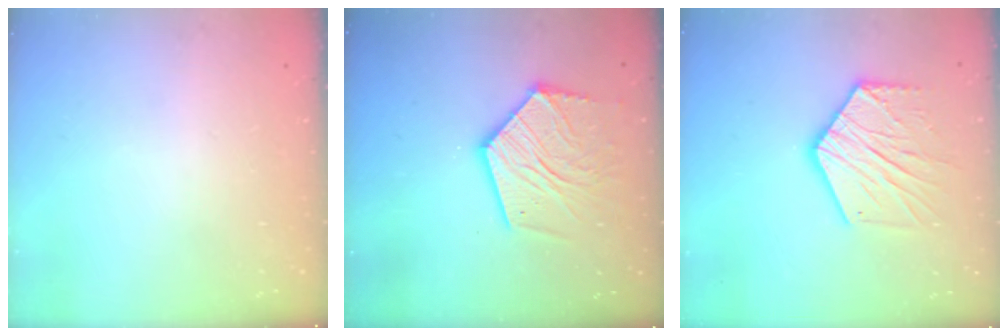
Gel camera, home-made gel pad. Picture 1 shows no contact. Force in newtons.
{"total": 16.7, "press": 16.6, "slide": 1.6}
{"total": 14.2, "press": 14.2, "slide": 0.7}